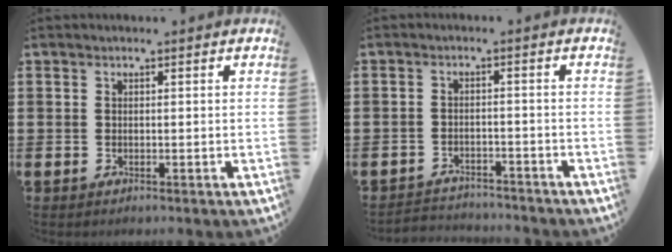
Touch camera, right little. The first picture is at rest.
{"total": 2.4, "force": [-2.4, 0.2, -0.3], "torque": [-0.003, 0.001, -0.054]}